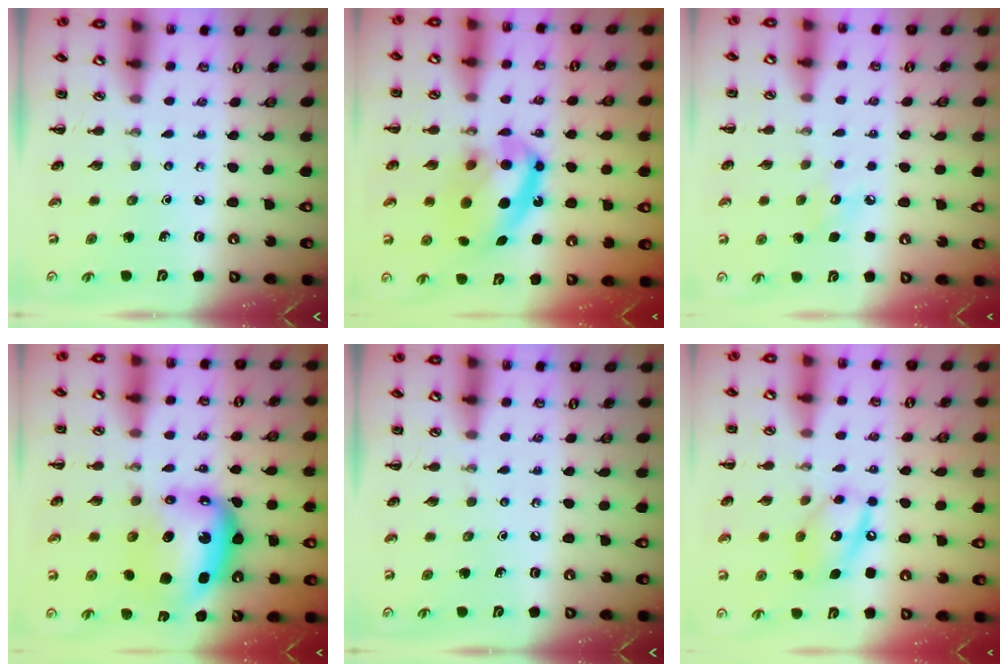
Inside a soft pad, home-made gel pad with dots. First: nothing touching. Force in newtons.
{"total": 15.5, "press": 15.0, "slide": 3.8}
{"total": 5.9, "press": 5.6, "slide": 1.7}
{"total": 9.5, "press": 9.0, "slide": 2.9}
{"total": 0.0}
{"total": 12.2, "press": 12.0, "slide": 2.0}